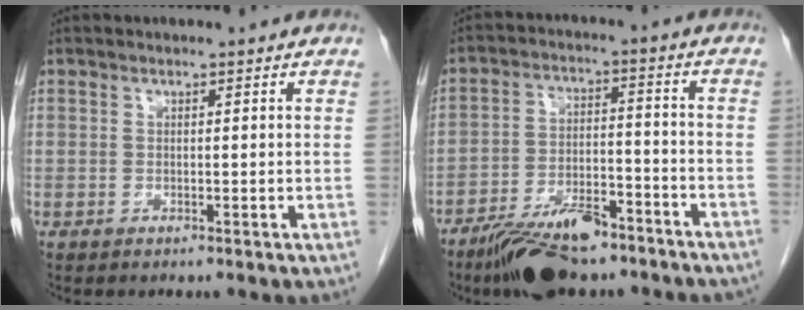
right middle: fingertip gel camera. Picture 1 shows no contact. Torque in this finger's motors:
{"motor_torque": [1.06, -1.08, 0.18, 0.10]}